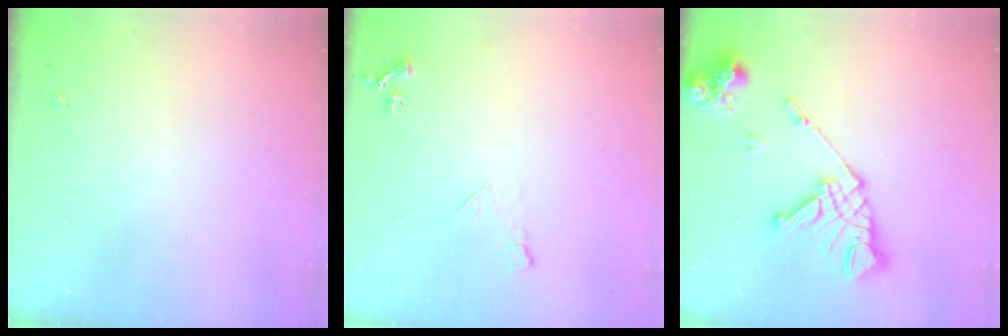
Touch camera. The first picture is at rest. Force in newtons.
{"total": 7.0, "press": 7.0, "slide": 0.8}
{"total": 16.6, "press": 16.5, "slide": 2.0}